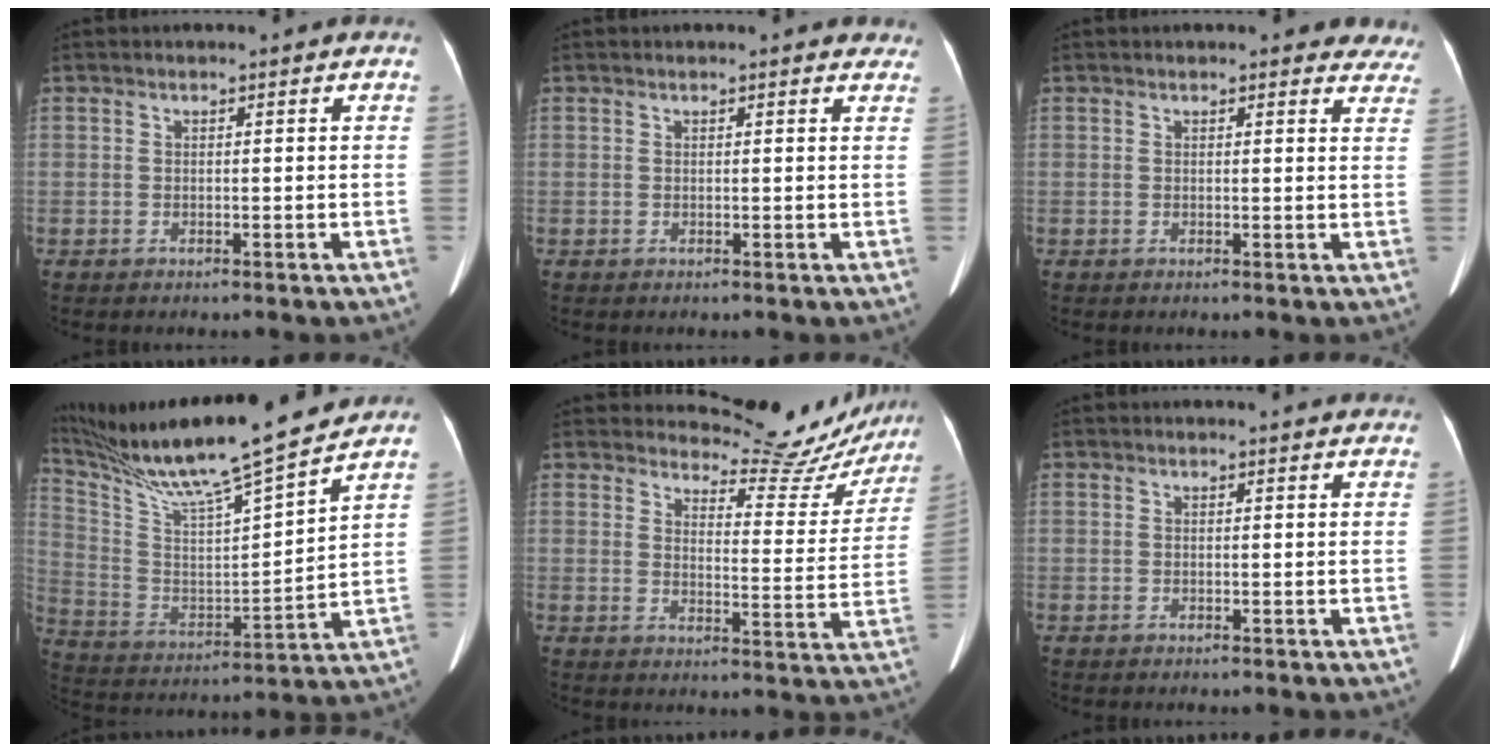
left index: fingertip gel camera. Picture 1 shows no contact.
{"total": 6.6, "force": [6.1, 1.8, 1.8], "torque": [-0.004, 0.016, 0.053]}
{"total": 10.1, "force": [9.4, 2.9, 2.3], "torque": [0.013, -0.001, 0.079]}
{"total": 21.3, "force": [18.6, -0.3, 10.5], "torque": [-0.202, -0.012, 0.319]}
{"total": 13.3, "force": [12.9, 3.1, 0.7], "torque": [0.013, -0.051, 0.139]}
{"total": 2.5, "force": [2.5, 0.4, 0.4], "torque": [-0.013, 0.007, 0.021]}